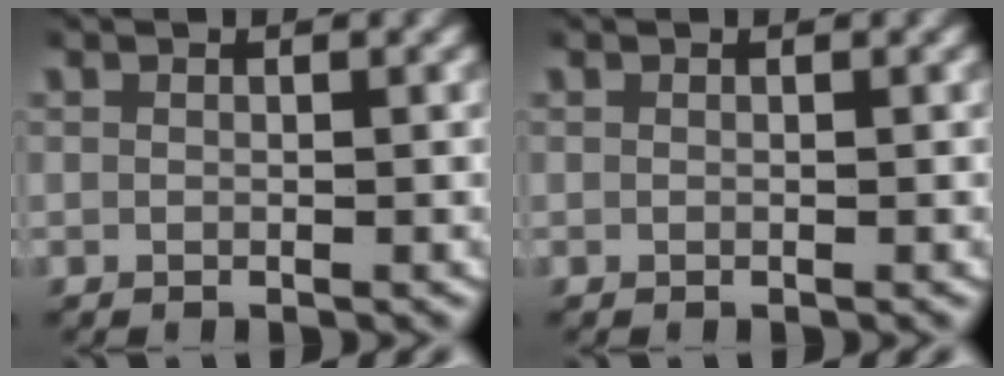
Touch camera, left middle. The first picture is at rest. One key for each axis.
{"total": 0.0}